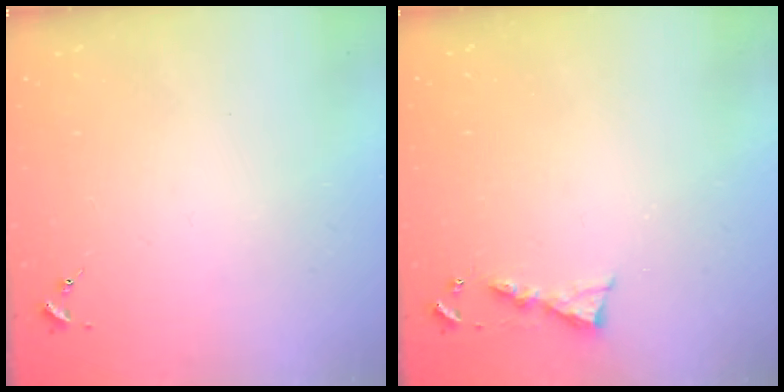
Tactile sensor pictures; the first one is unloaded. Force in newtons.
{"total": 4.9, "press": 4.9, "slide": 0.5}